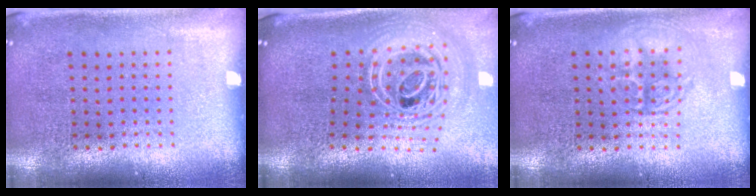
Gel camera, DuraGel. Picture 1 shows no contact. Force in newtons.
{"total": 2.8, "press": 1.9, "slide": 2.0}
{"total": 1.3, "press": 1.3, "slide": 0.2}